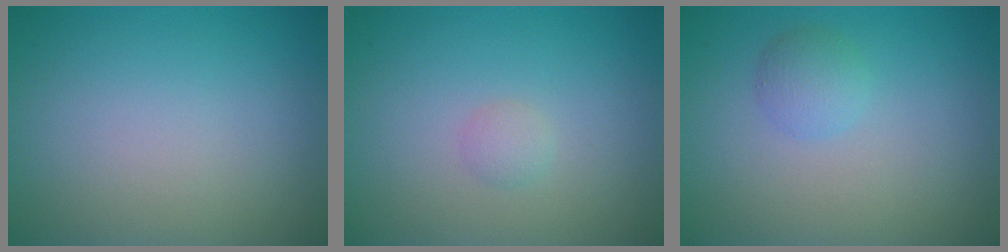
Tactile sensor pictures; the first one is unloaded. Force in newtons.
{"total": 0.9, "press": 0.9, "slide": 0.0}
{"total": 1.7, "press": 1.7, "slide": 0.1}